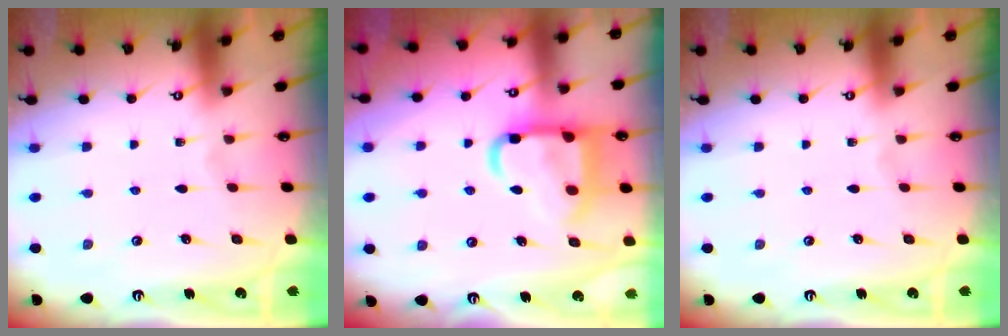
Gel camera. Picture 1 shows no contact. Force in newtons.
{"total": 15.7, "press": 15.6, "slide": 1.6}
{"total": 0.0}